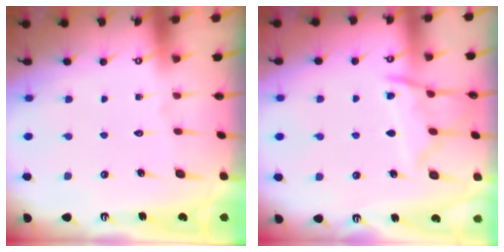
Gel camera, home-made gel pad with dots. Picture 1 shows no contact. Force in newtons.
{"total": 9.2, "press": 9.2, "slide": 0.3}